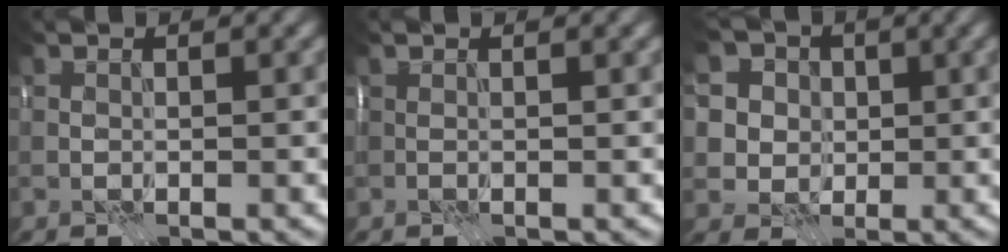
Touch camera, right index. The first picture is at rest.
{"total": 0.8, "force": [0.5, -0.1, 0.7], "torque": [-0.005, 0.000, 0.001]}
{"total": 7.7, "force": [3.2, 6.4, 2.8], "torque": [-0.055, 0.012, 0.036]}